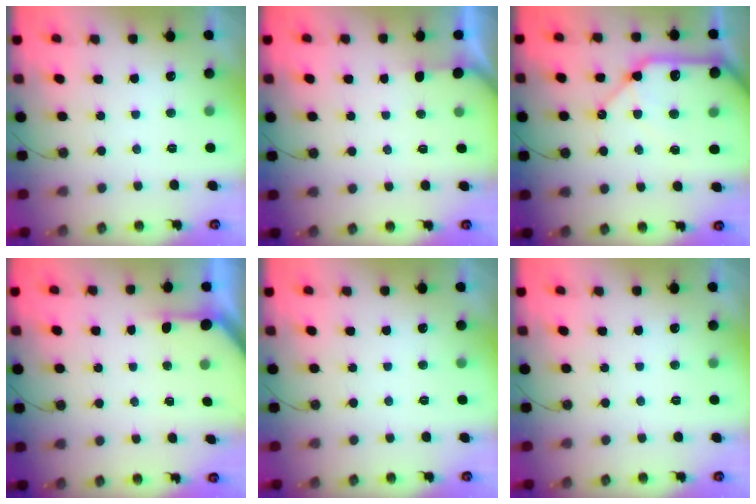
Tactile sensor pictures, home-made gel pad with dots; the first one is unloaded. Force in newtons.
{"total": 1.9, "press": 1.9, "slide": 0.2}
{"total": 18.1, "press": 18.0, "slide": 2.3}
{"total": 2.1, "press": 2.1, "slide": 0.3}
{"total": 0.0}
{"total": 0.0}